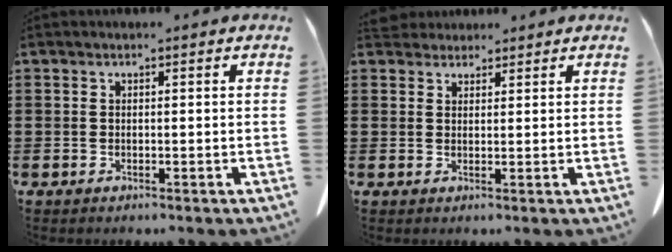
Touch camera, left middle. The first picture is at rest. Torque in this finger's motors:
{"motor_torque": [0.12, 0.12, 0.01, 0.00]}